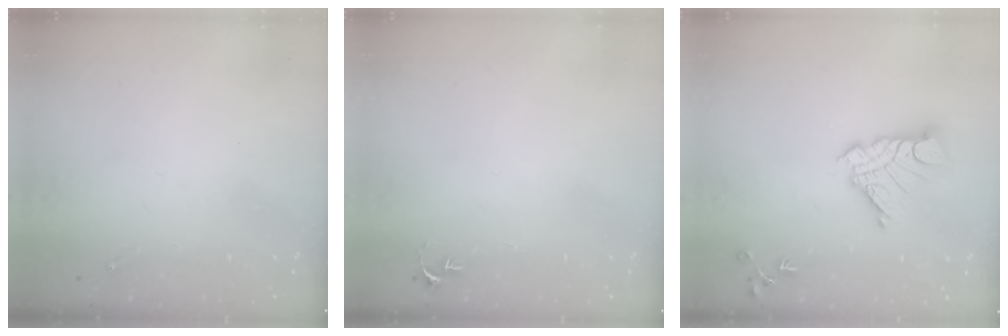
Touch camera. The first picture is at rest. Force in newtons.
{"total": 2.7, "press": 2.7, "slide": 0.3}
{"total": 13.7, "press": 13.6, "slide": 1.2}